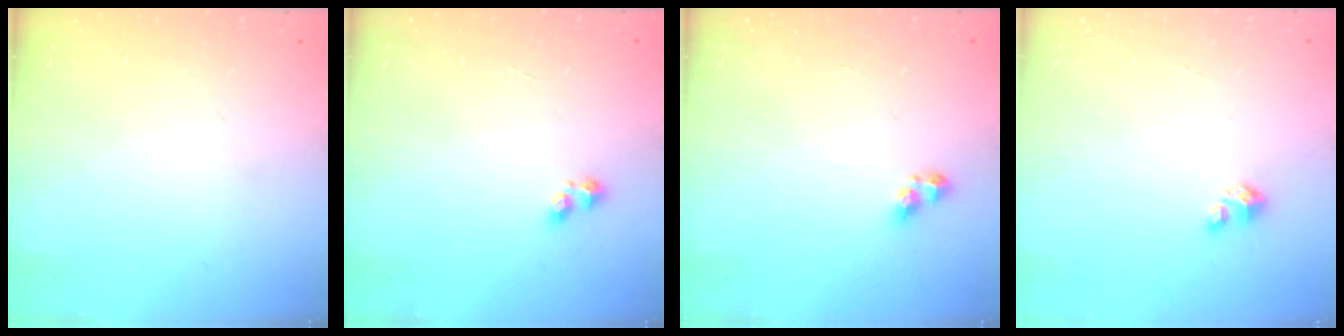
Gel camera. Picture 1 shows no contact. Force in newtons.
{"total": 2.4, "press": 2.3, "slide": 0.8}
{"total": 5.5, "press": 5.5, "slide": 0.6}
{"total": 1.7, "press": 1.7, "slide": 0.1}